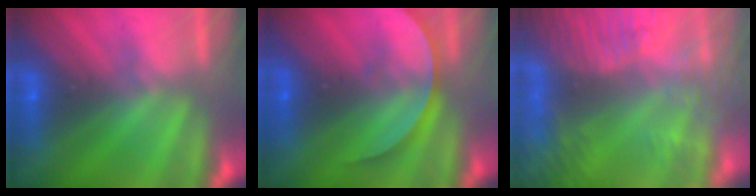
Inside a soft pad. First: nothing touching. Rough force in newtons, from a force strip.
{"total": 2.7}
{"total": 6.7}